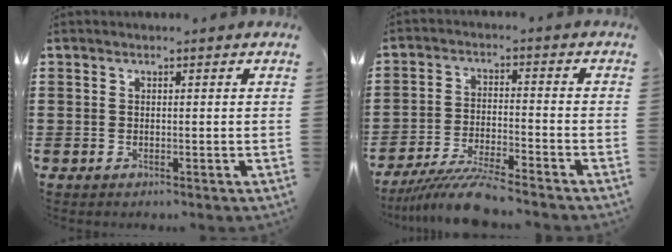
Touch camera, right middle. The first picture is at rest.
{"total": 7.0, "force": [-6.4, 0.0, 2.9], "torque": [-0.059, -0.008, -0.122]}